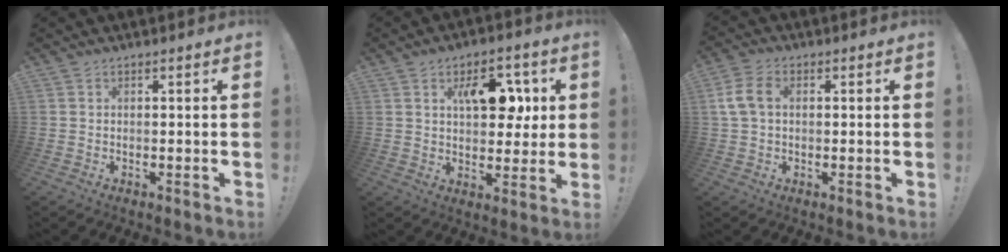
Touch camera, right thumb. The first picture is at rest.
{"total": 12.2, "force": [4.4, 7.5, 8.5], "torque": [-0.106, -0.004, 0.076]}
{"total": 7.6, "force": [1.1, 5.2, 5.5], "torque": [-0.115, 0.008, 0.023]}